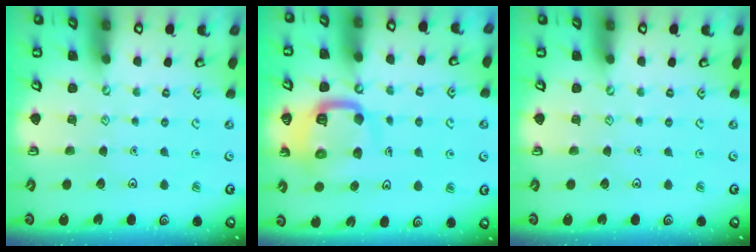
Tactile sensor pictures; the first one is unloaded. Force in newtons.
{"total": 12.6, "press": 12.5, "slide": 1.4}
{"total": 0.0}